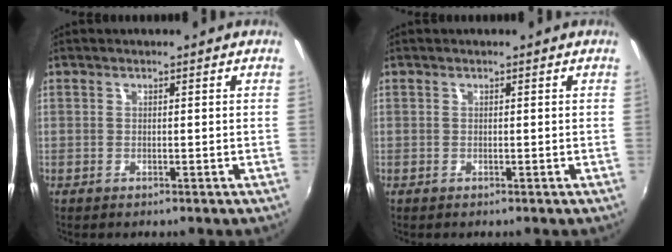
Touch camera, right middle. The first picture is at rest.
{"total": 0.0}